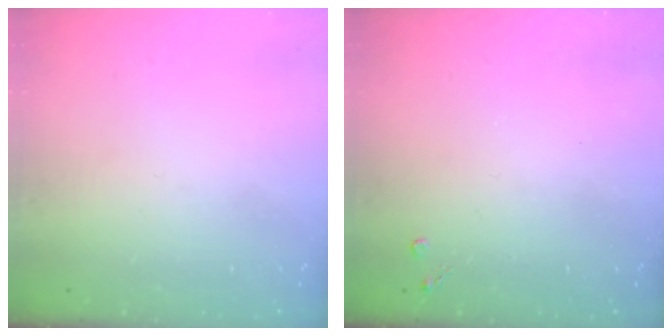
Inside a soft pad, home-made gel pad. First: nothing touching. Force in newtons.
{"total": 2.1, "press": 2.1, "slide": 0.4}